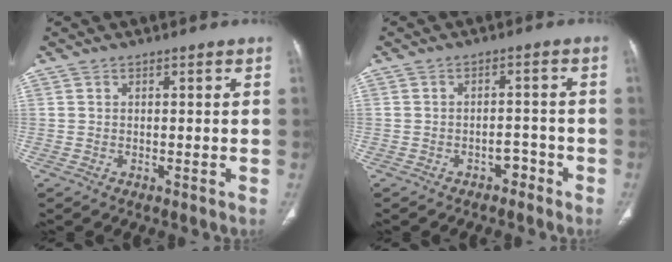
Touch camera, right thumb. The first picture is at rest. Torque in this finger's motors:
{"motor_torque": [4.04, 0.96, 1.30, -1.47, 0.44]}